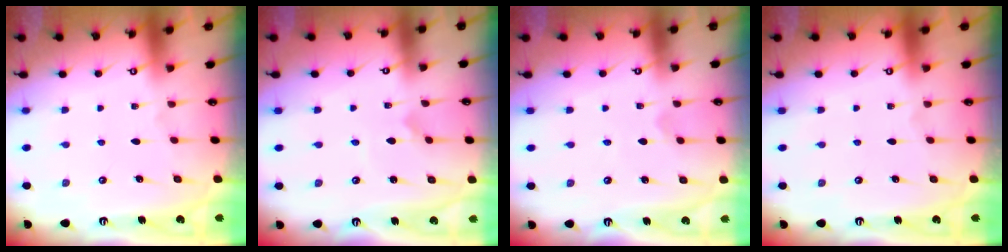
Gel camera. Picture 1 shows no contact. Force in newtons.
{"total": 1.7, "press": 1.7, "slide": 0.2}
{"total": 1.0, "press": 1.0, "slide": 0.3}
{"total": 0.0}